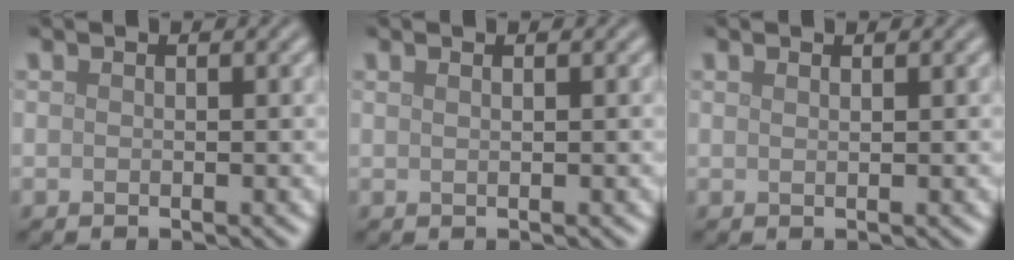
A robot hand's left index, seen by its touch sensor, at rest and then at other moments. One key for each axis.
{"total": 1.4, "fx": 0.8, "fy": 0.6, "fz": 0.9, "tx": -0.003, "ty": -0.003, "tz": -0.001}
{"total": 1.1, "fx": 0.7, "fy": 0.4, "fz": 0.7, "tx": -0.002, "ty": 0.000, "tz": 0.001}